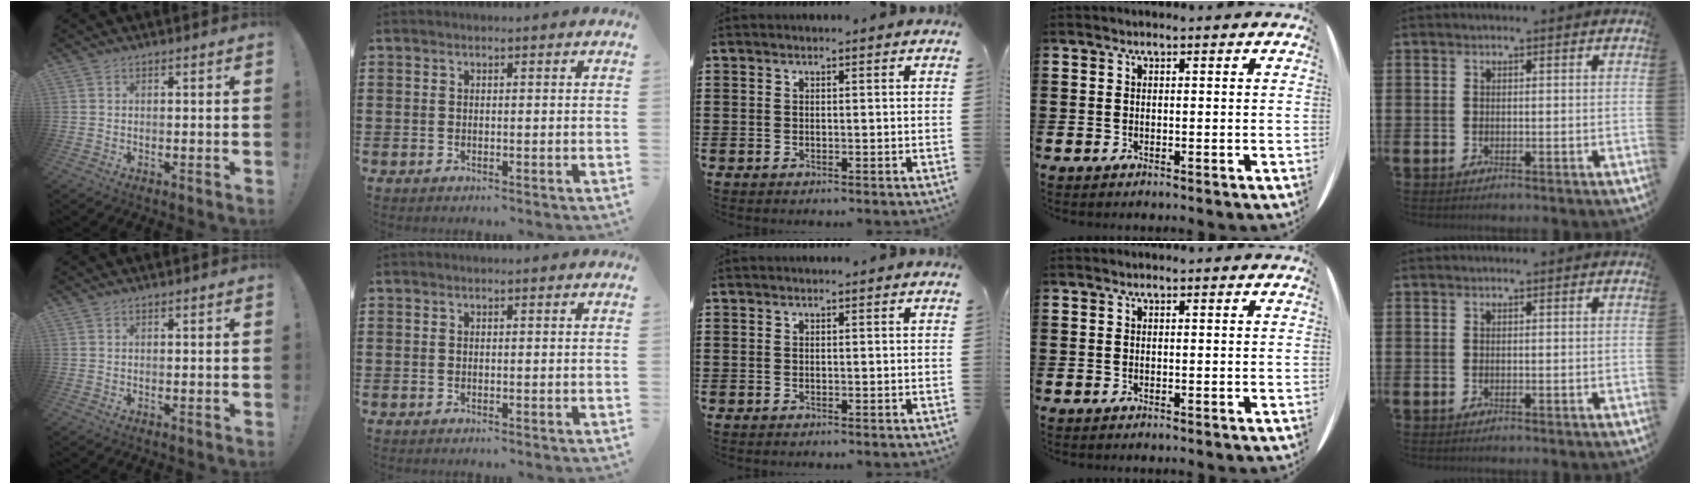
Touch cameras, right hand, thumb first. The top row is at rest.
{}